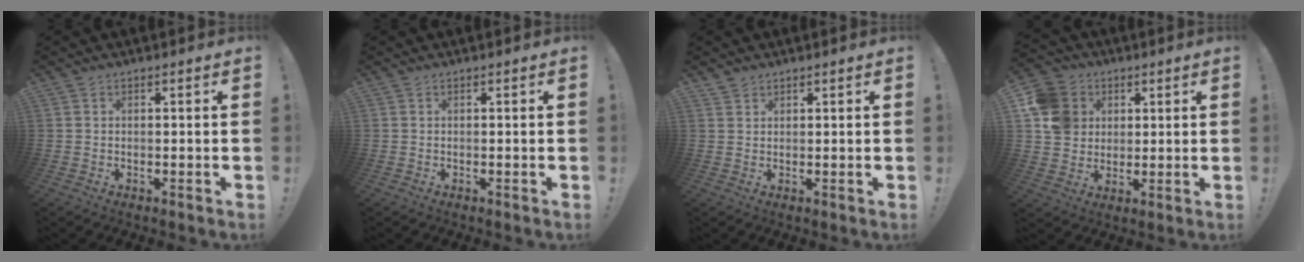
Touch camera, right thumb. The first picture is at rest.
{"total": 0.0}
{"total": 1.5, "force": [1.3, 0.8, 0.0], "torque": [0.008, -0.010, 0.024]}
{"total": 12.4, "force": [3.0, 11.2, 4.5], "torque": [-0.077, -0.002, 0.064]}